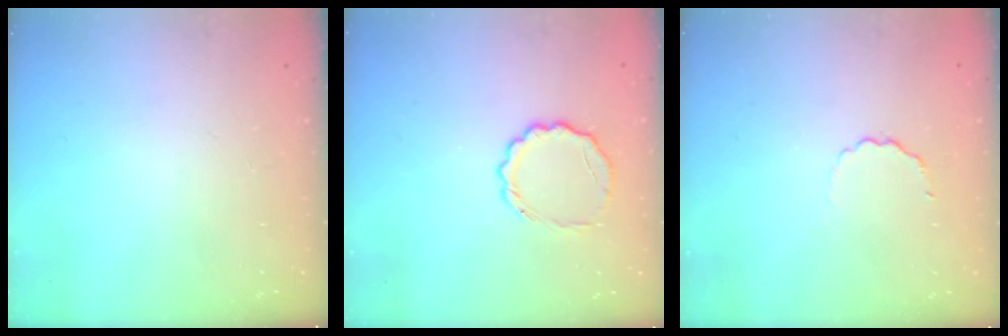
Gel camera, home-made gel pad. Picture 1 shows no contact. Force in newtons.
{"total": 6.2, "press": 6.0, "slide": 1.6}
{"total": 2.7, "press": 2.5, "slide": 0.9}